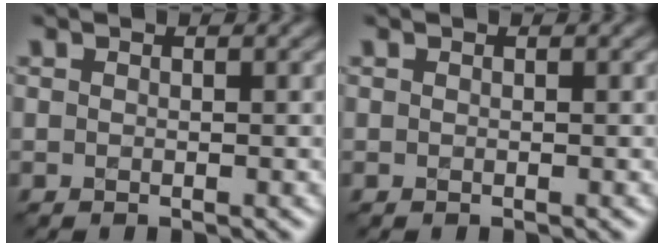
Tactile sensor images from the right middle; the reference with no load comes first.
{"total": 0.0}